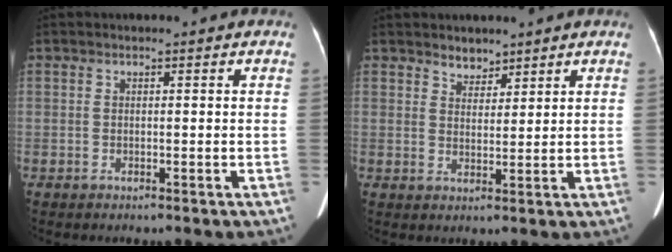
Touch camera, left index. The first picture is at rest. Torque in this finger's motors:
{"motor_torque": [0.29, -0.28, -0.01, 0.02]}